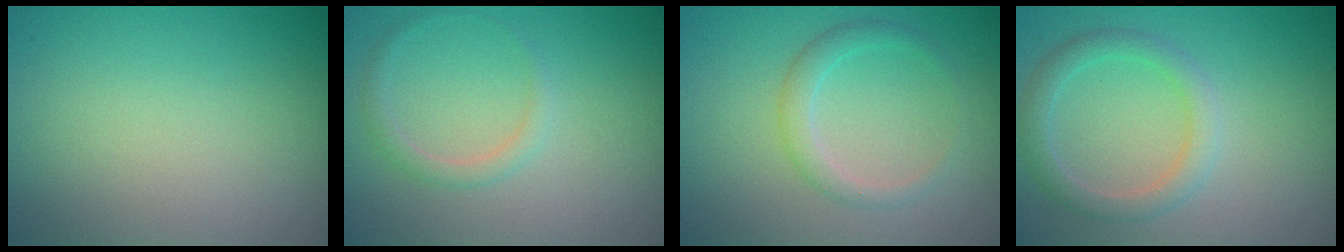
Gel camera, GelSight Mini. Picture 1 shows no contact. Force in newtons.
{"total": 1.3, "press": 1.3, "slide": 0.1}
{"total": 1.9, "press": 1.9, "slide": 0.2}
{"total": 2.5, "press": 2.5, "slide": 0.1}